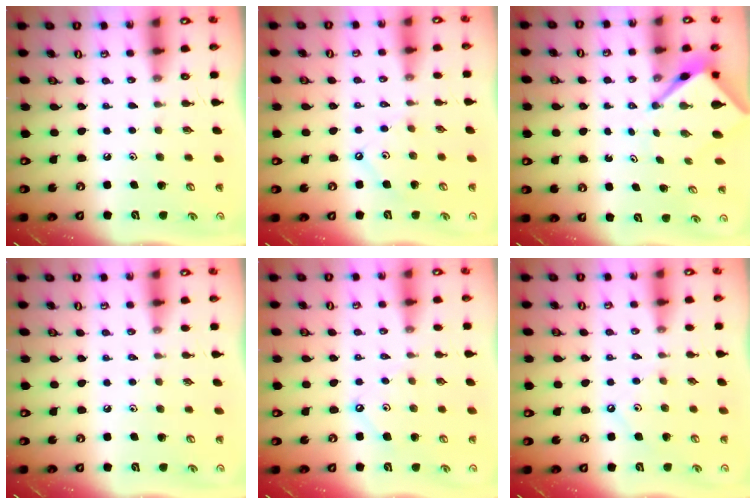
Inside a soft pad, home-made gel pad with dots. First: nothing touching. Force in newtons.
{"total": 3.1, "press": 3.1, "slide": 0.5}
{"total": 5.5, "press": 5.5, "slide": 0.3}
{"total": 2.1, "press": 2.1, "slide": 0.4}
{"total": 3.7, "press": 3.7, "slide": 0.1}
{"total": 1.7, "press": 1.7, "slide": 0.3}